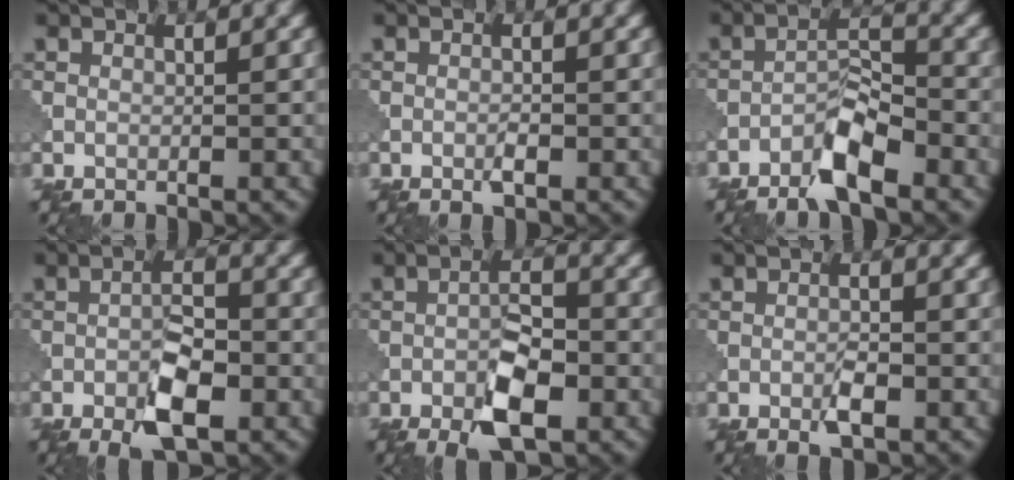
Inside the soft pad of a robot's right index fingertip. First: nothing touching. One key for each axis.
{"total": 1.1, "fx": -0.5, "fy": 0.2, "fz": 1.0, "tx": -0.018, "ty": 0.000, "tz": -0.010}
{"total": 4.4, "fx": -2.9, "fy": 1.1, "fz": 3.1, "tx": -0.050, "ty": 0.009, "tz": -0.060}
{"total": 4.8, "fx": -2.3, "fy": 1.6, "fz": 3.9, "tx": -0.065, "ty": 0.002, "tz": -0.041}
{"total": 5.5, "fx": -2.6, "fy": 1.9, "fz": 4.5, "tx": -0.074, "ty": 0.004, "tz": -0.047}
{"total": 1.9, "fx": -0.9, "fy": 0.5, "fz": 1.6, "tx": -0.029, "ty": 0.003, "tz": -0.018}